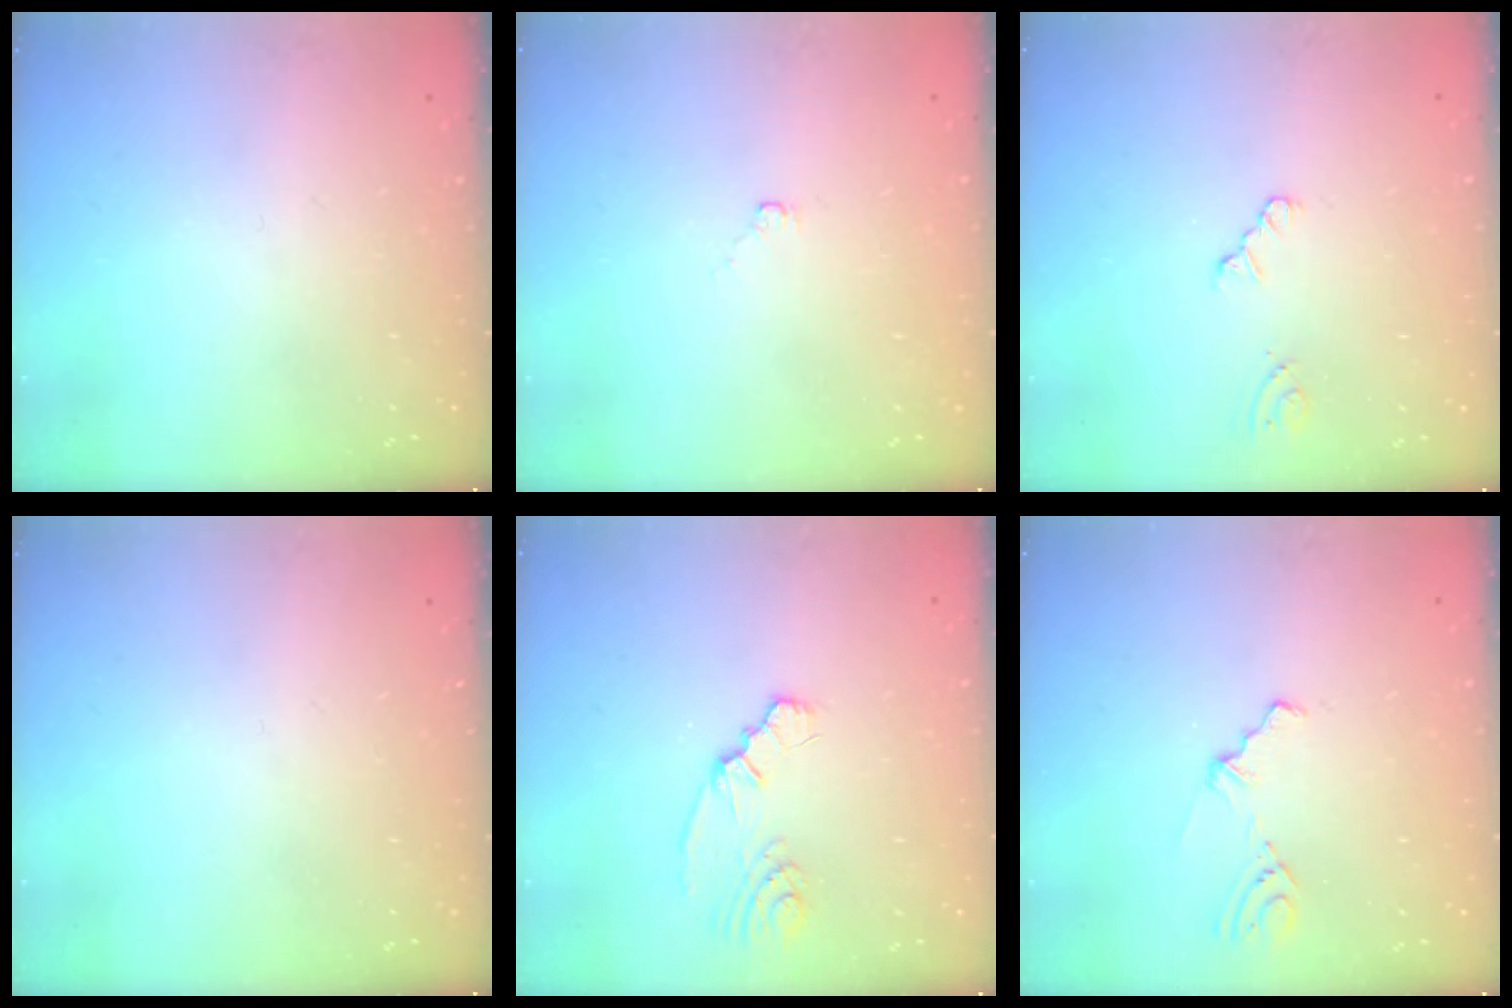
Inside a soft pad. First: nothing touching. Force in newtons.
{"total": 2.4, "press": 2.4, "slide": 0.4}
{"total": 1.3, "press": 1.2, "slide": 0.2}
{"total": 0.0}
{"total": 2.5, "press": 2.3, "slide": 0.9}
{"total": 2.9, "press": 2.8, "slide": 0.8}